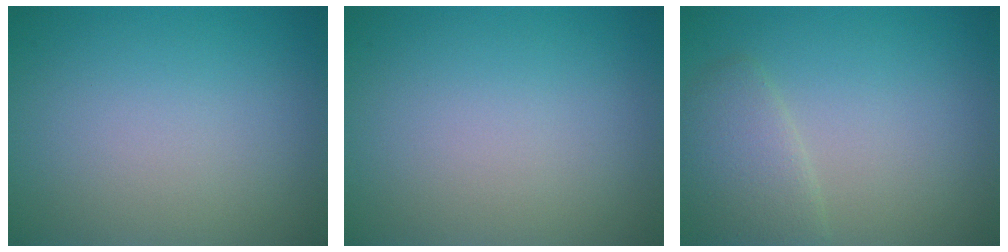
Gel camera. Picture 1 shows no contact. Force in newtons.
{"total": 0.0}
{"total": 2.8, "press": 2.8, "slide": 0.2}